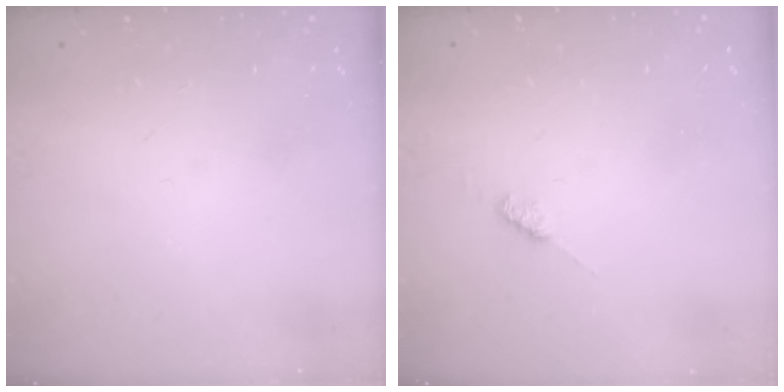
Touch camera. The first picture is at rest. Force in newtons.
{"total": 2.2, "press": 2.2, "slide": 0.4}